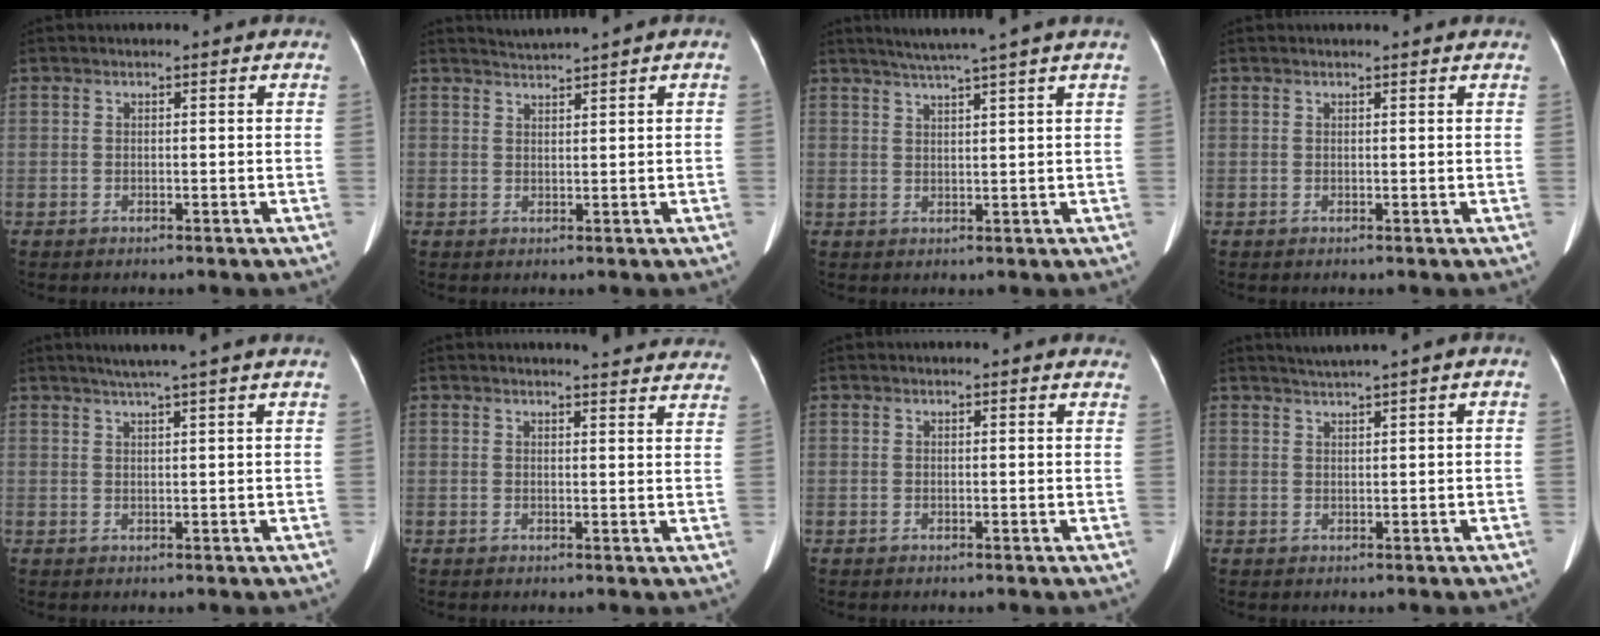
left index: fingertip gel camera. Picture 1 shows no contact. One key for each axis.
{"total": 1.5, "fx": 1.5, "fy": -0.5, "fz": -0.2, "tx": 0.004, "ty": 0.006, "tz": 0.033}
{"total": 6.2, "fx": 5.0, "fy": -1.5, "fz": 3.3, "tx": -0.051, "ty": 0.011, "tz": 0.078}
{"total": 2.3, "fx": 2.2, "fy": 0.1, "fz": 0.7, "tx": -0.013, "ty": 0.012, "tz": 0.021}
{"total": 5.5, "fx": 4.3, "fy": -1.4, "fz": 3.2, "tx": -0.047, "ty": 0.014, "tz": 0.065}
{"total": 10.7, "fx": 10.3, "fy": 1.0, "fz": 2.5, "tx": -0.013, "ty": -0.028, "tz": 0.094}
{"total": 5.1, "fx": 4.7, "fy": 1.1, "fz": 1.5, "tx": -0.013, "ty": -0.001, "tz": 0.033}
{"total": 1.7, "fx": 1.5, "fy": -0.4, "fz": 0.7, "tx": -0.011, "ty": 0.009, "tz": 0.032}